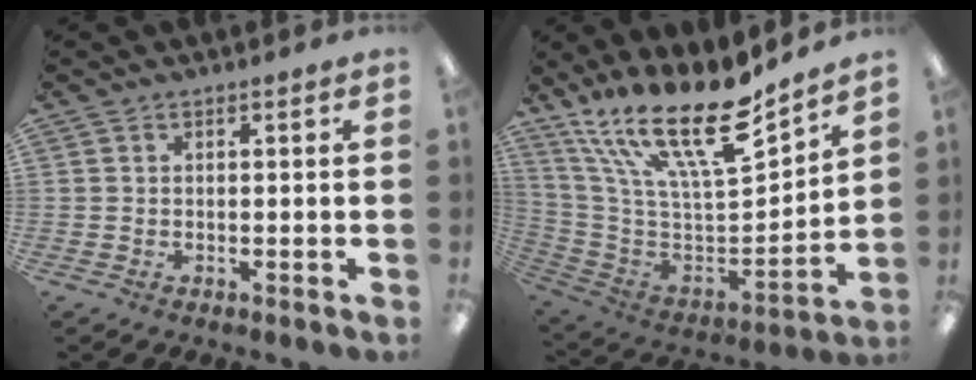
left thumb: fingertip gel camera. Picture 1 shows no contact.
{"total": 23.2, "force": [16.5, 6.9, 14.9], "torque": [-0.268, -0.119, 0.285]}